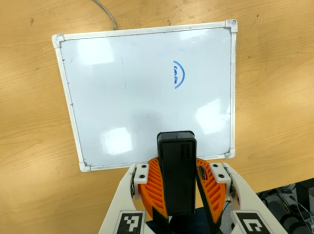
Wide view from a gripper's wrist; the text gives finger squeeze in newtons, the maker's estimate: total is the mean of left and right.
{"total": 10.2, "left": 9.9, "right": 10.5}